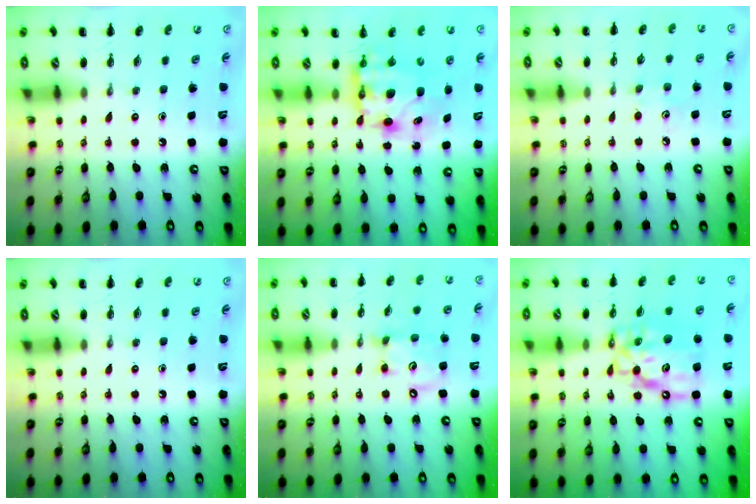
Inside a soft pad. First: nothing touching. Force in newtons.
{"total": 7.3, "press": 7.0, "slide": 2.1}
{"total": 3.0, "press": 2.9, "slide": 0.8}
{"total": 0.0}
{"total": 8.8, "press": 8.7, "slide": 1.2}
{"total": 12.4, "press": 11.9, "slide": 3.5}